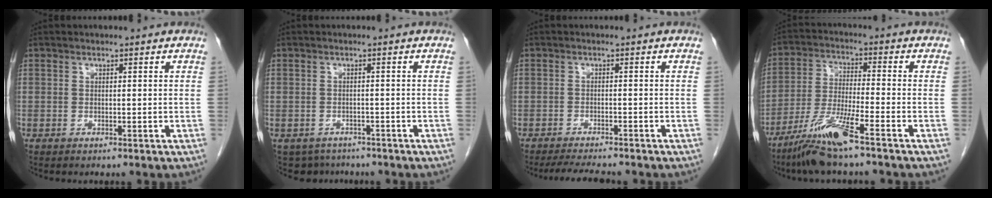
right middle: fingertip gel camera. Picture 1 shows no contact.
{"total": 3.9, "force": [-3.2, 2.2, -0.1], "torque": [0.000, 0.000, -0.046]}
{"total": 5.6, "force": [-5.1, 0.5, 2.4], "torque": [-0.039, -0.017, -0.079]}
{"total": 9.8, "force": [-6.7, -0.1, 7.1], "torque": [-0.148, -0.028, -0.131]}